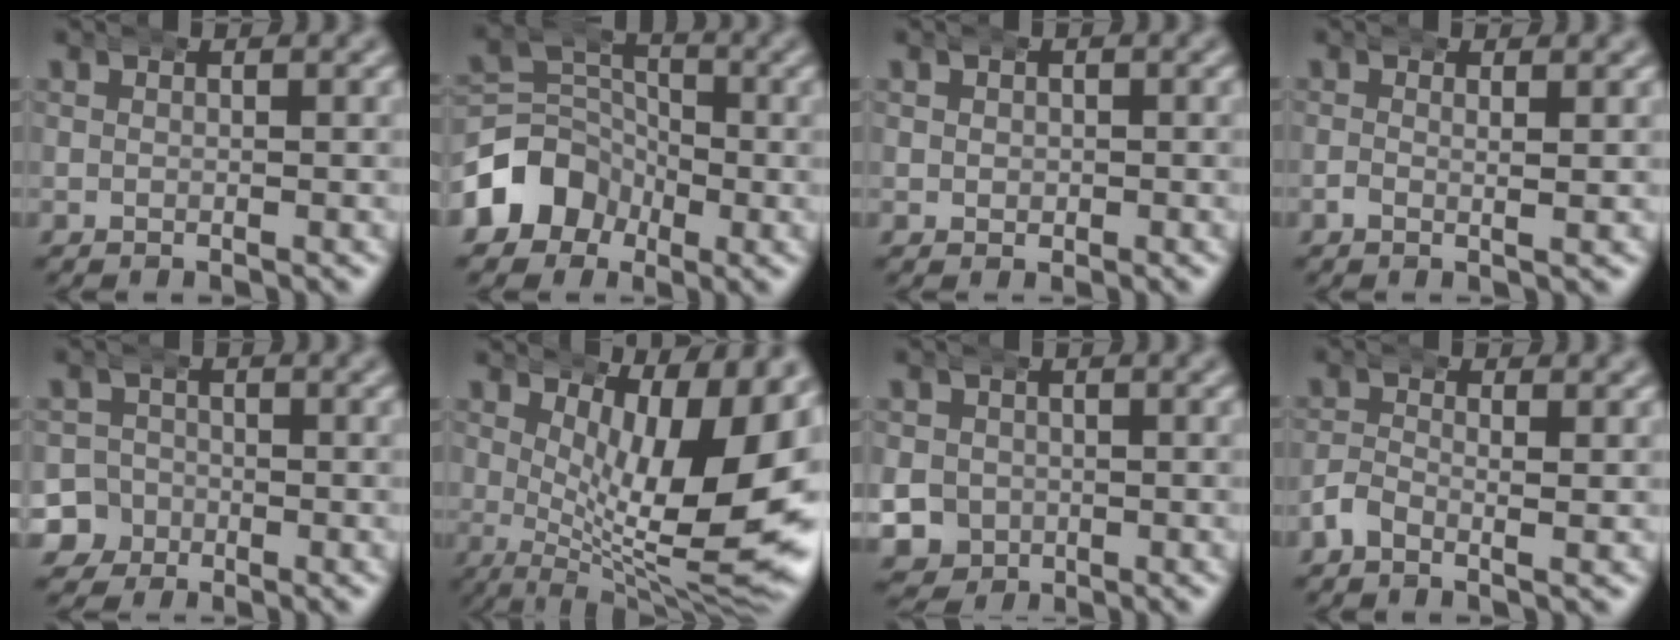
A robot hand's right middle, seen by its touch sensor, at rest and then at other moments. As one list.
[{"total": 7.8, "force": [-1.5, 6.9, 3.4], "torque": [-0.085, -0.021, -0.030]}, {"total": 1.1, "force": [0.1, 1.1, 0.2], "torque": [-0.010, -0.001, -0.001]}, {"total": 0.8, "force": [0.0, 0.1, 0.8], "torque": [-0.022, -0.013, 0.001]}, {"total": 6.9, "force": [-2.3, 6.4, 1.5], "torque": [-0.053, -0.022, -0.050]}, {"total": 12.1, "force": [0.3, 5.1, 11.0], "torque": [-0.151, -0.027, 0.016]}, {"total": 8.4, "force": [-1.8, 7.8, 2.5], "torque": [-0.078, -0.029, -0.034]}, {"total": 1.5, "force": [-0.5, 0.6, 1.3], "torque": [-0.030, -0.007, -0.016]}]